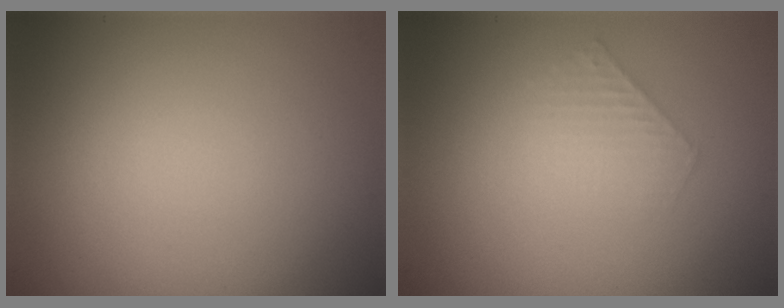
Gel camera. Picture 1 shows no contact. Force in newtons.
{"total": 1.5, "press": 1.5, "slide": 0.3}